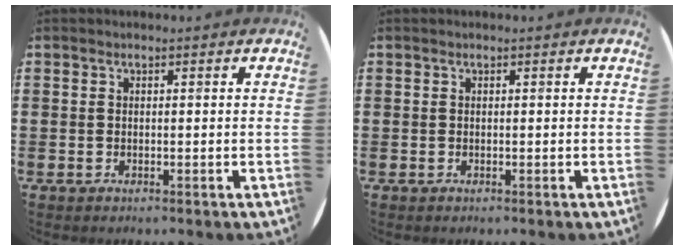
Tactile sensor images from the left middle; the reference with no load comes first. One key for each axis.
{"total": 0.0}